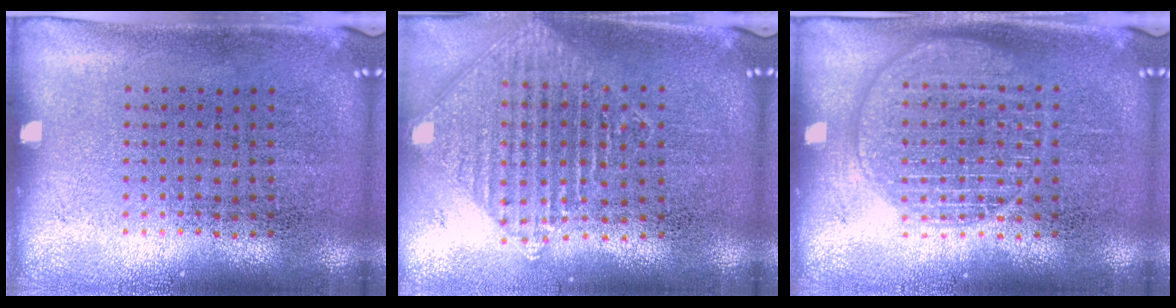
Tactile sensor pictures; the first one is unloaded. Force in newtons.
{"total": 1.2, "press": 1.2, "slide": 0.2}
{"total": 3.0, "press": 2.9, "slide": 0.4}